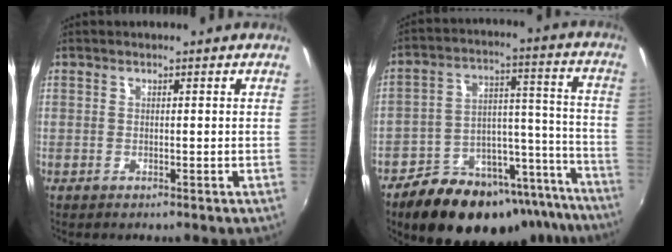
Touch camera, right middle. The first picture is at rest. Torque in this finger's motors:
{"motor_torque": [1.07, -1.06, 0.64, 0.14]}